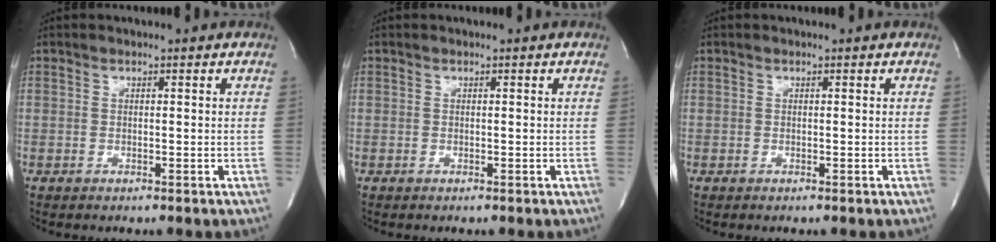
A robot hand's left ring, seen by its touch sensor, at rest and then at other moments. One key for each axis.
{"total": 0.0}
{"total": 0.0}